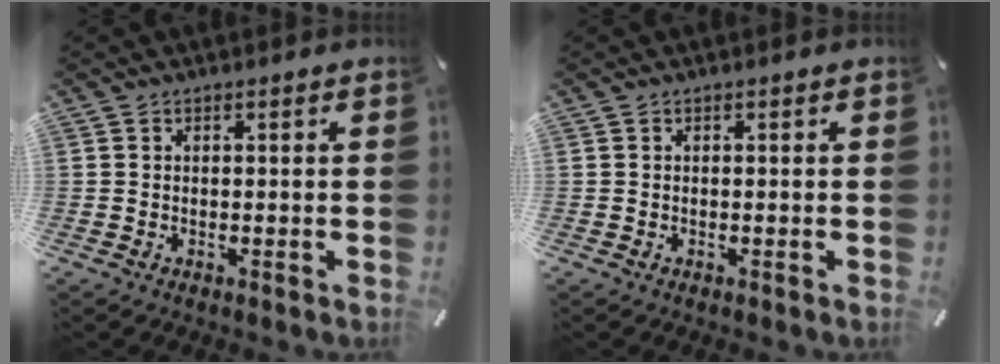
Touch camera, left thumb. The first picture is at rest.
{"total": 0.0}